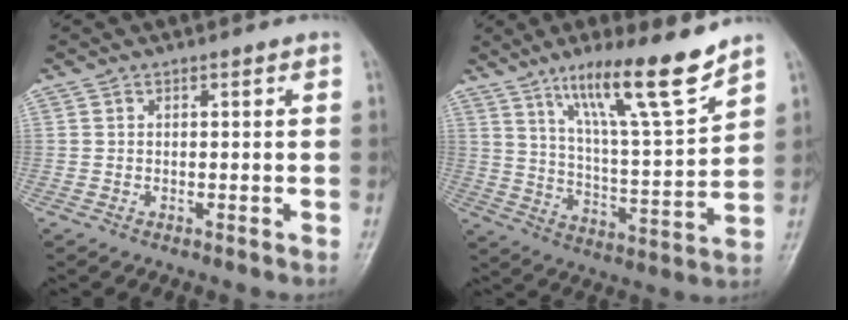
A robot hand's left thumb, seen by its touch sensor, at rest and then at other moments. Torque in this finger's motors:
{"motor_torque": [0.41, 0.29, 1.45, -1.31, 0.27]}